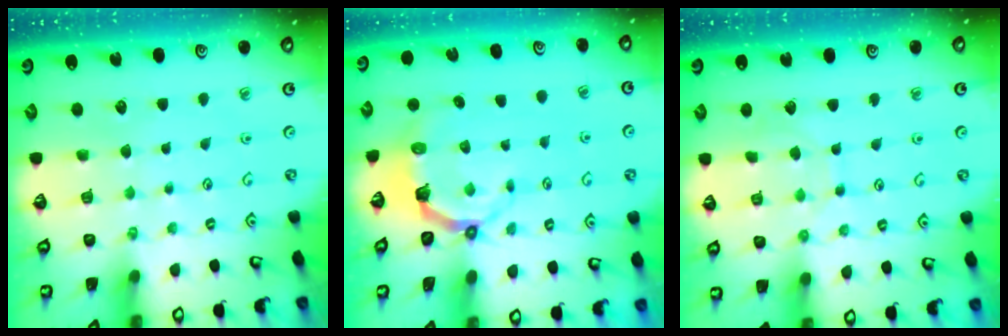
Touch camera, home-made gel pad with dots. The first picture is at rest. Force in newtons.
{"total": 4.9, "press": 3.2, "slide": 3.7}
{"total": 6.2, "press": 6.2, "slide": 0.6}